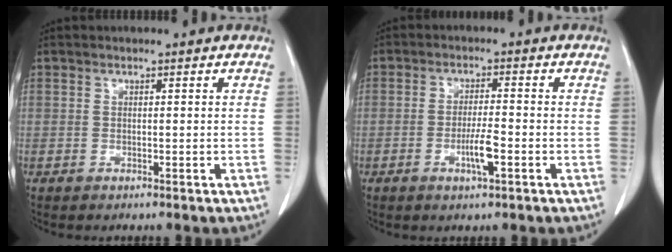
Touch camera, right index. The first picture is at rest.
{"total": 4.3, "force": [-1.6, 0.3, 4.0], "torque": [-0.073, -0.004, -0.030]}